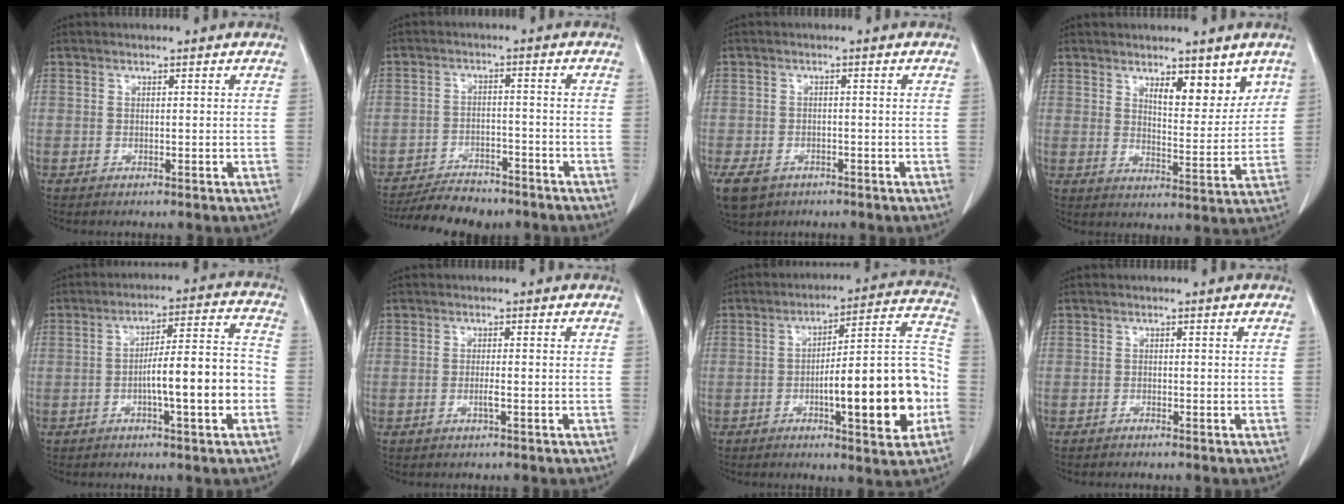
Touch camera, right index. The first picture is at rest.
{"total": 10.2, "force": [-9.0, 3.4, 3.4], "torque": [-0.048, -0.005, -0.135]}
{"total": 7.8, "force": [-4.5, 5.6, 3.1], "torque": [-0.077, -0.007, -0.065]}
{"total": 7.2, "force": [4.5, 2.5, 5.0], "torque": [-0.064, -0.013, 0.070]}
{"total": 10.9, "force": [-2.8, 1.0, 10.5], "torque": [-0.161, 0.019, -0.043]}
{"total": 1.4, "force": [-0.5, -0.1, 1.3], "torque": [-0.027, -0.002, -0.009]}
{"total": 17.3, "force": [-4.6, 2.9, 16.5], "torque": [-0.223, 0.023, -0.061]}
{"total": 0.5, "force": [-0.5, 0.0, 0.2], "torque": [-0.005, 0.000, -0.010]}